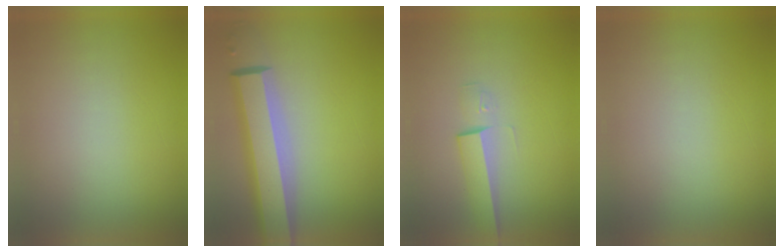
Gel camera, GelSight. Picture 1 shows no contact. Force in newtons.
{"total": 8.1}
{"total": 2.6}
{"total": 1.1}